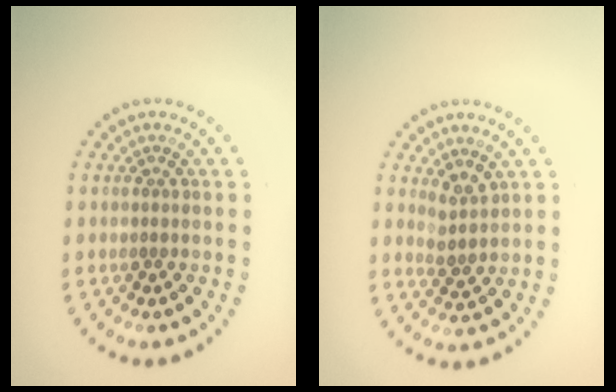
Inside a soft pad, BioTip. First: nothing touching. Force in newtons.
{"total": 1.9, "press": 1.4, "slide": 1.3}